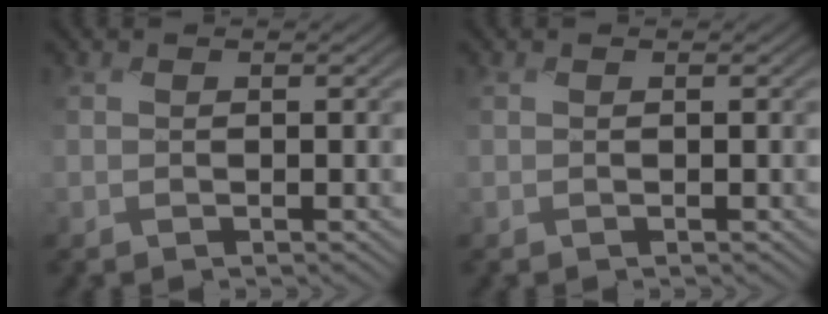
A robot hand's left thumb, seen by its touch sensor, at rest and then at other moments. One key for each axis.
{"total": 0.0}